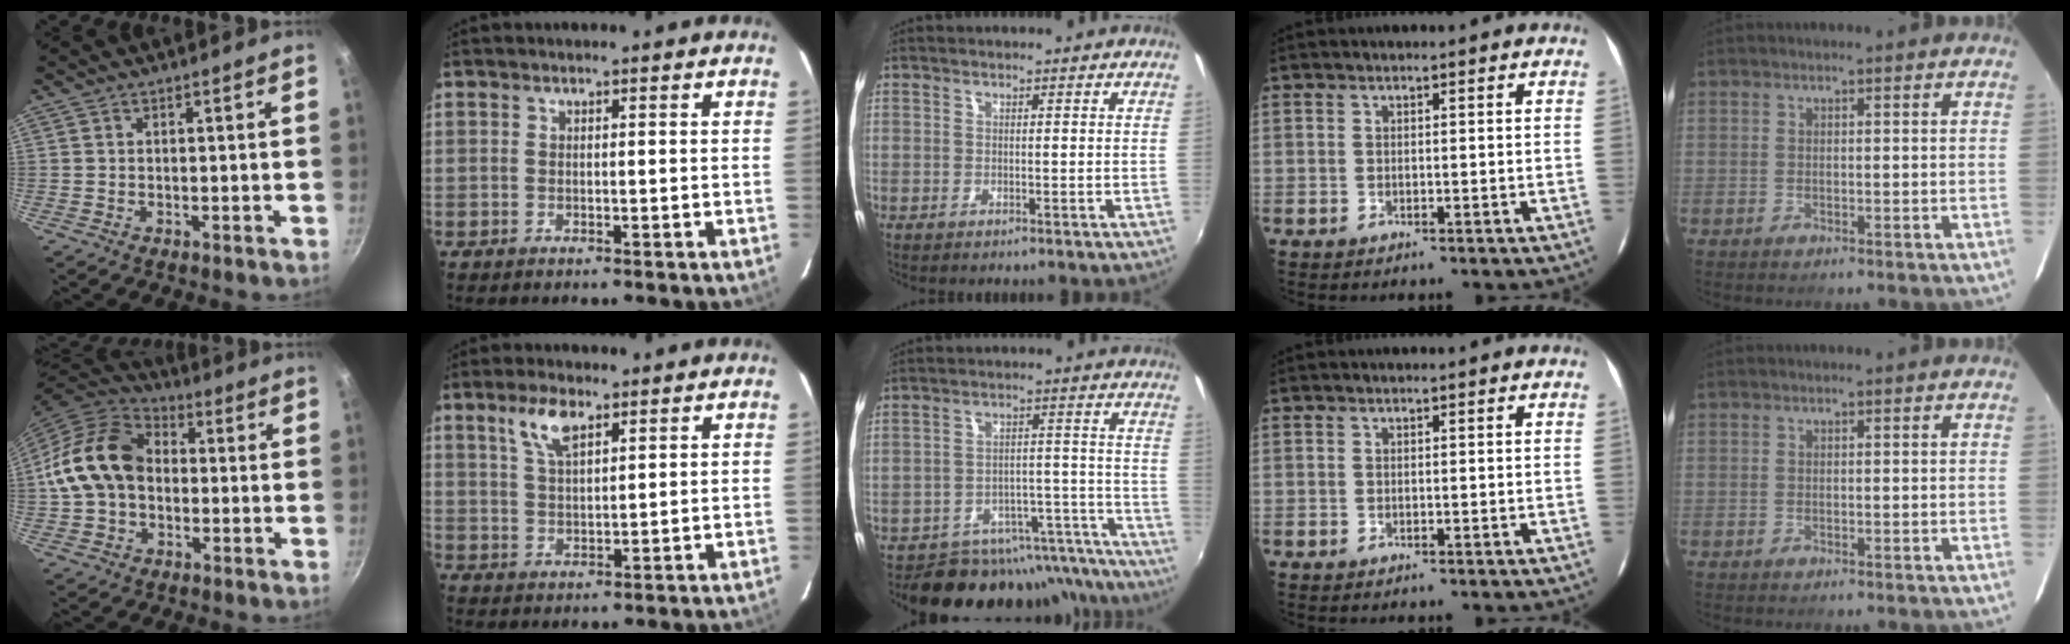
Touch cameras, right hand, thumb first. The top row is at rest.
{"thumb": {"total": 15.7, "force": [-0.1, 11.9, 10.3], "torque": [-0.167, 0.036, -0.013]}, "index": {"total": 5.9, "force": [3.6, 1.9, 4.2], "torque": [-0.083, 0.006, 0.072]}, "middle": {"total": 18.9, "force": [-17.3, 6.8, 3.5], "torque": [-0.045, 0.061, -0.218]}}